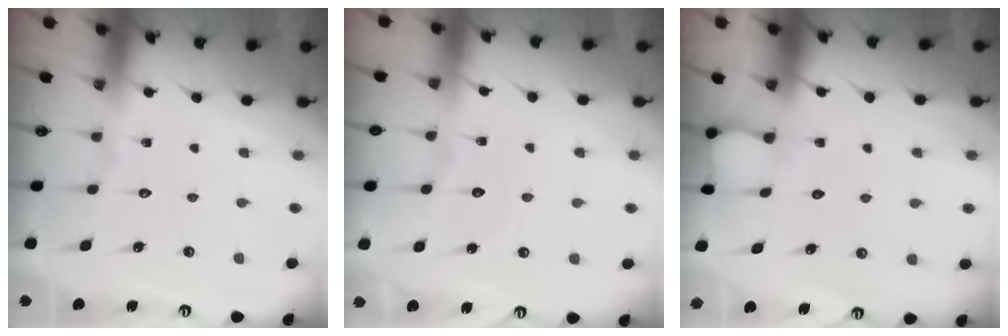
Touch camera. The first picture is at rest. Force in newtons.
{"total": 4.2, "press": 4.2, "slide": 0.4}
{"total": 3.9, "press": 3.9, "slide": 0.5}